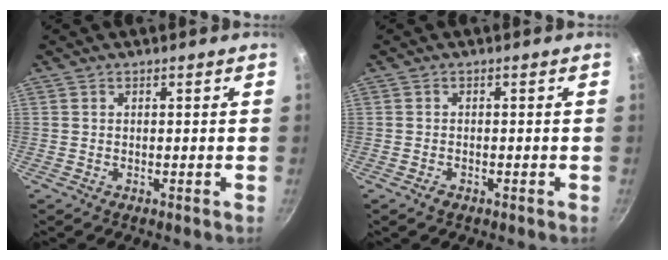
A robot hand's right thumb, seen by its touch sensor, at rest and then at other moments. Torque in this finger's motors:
{"motor_torque": [-0.43, -0.31, -0.46, 0.10, 0.04]}